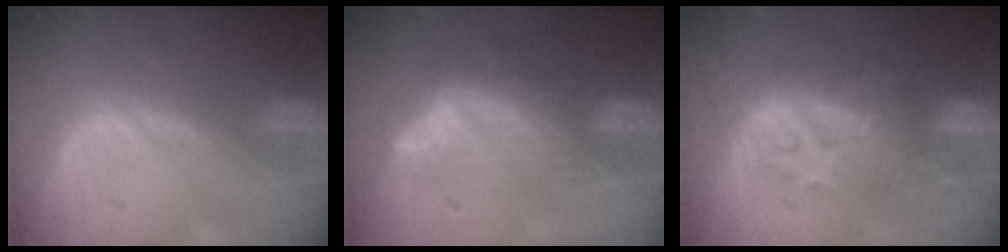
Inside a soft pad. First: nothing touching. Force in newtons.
{"total": 7.8, "press": 6.8, "slide": 3.7}
{"total": 9.4, "press": 8.7, "slide": 3.5}